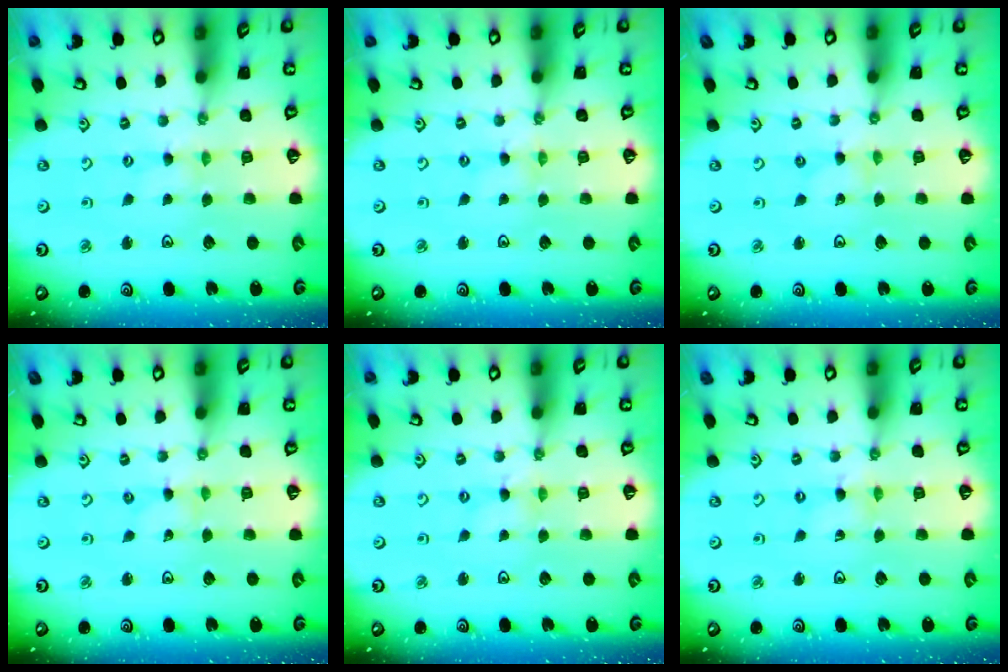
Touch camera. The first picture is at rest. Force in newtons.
{"total": 0.0}
{"total": 0.0}
{"total": 0.0}
{"total": 0.7, "press": 0.7, "slide": 0.1}
{"total": 0.7, "press": 0.7, "slide": 0.2}